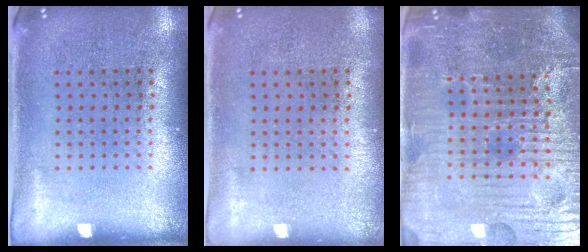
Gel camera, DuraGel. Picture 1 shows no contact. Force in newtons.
{"total": 0.0}
{"total": 6.0, "press": 5.6, "slide": 2.2}